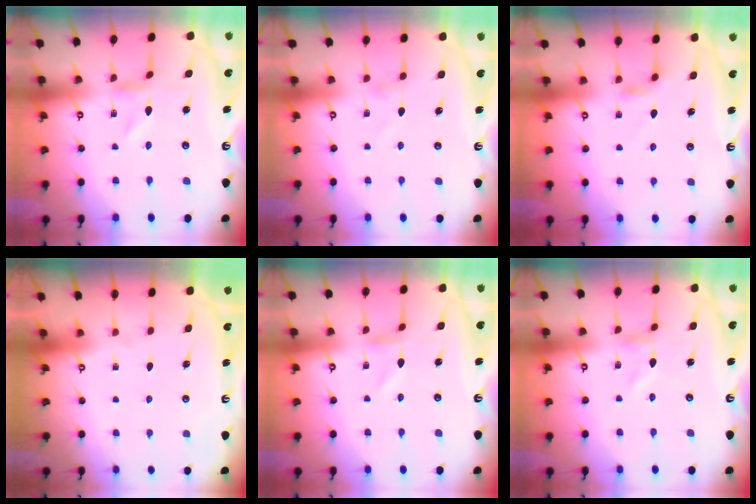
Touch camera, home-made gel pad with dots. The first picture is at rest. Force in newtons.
{"total": 0.8, "press": 0.8, "slide": 0.1}
{"total": 2.9, "press": 2.9, "slide": 0.5}
{"total": 0.0}
{"total": 0.0}
{"total": 0.0}